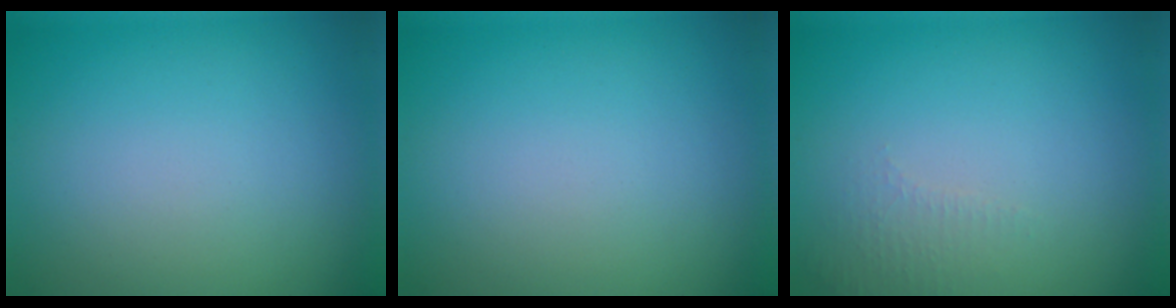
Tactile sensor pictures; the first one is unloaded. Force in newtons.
{"total": 0.0}
{"total": 1.4, "press": 1.3, "slide": 0.4}